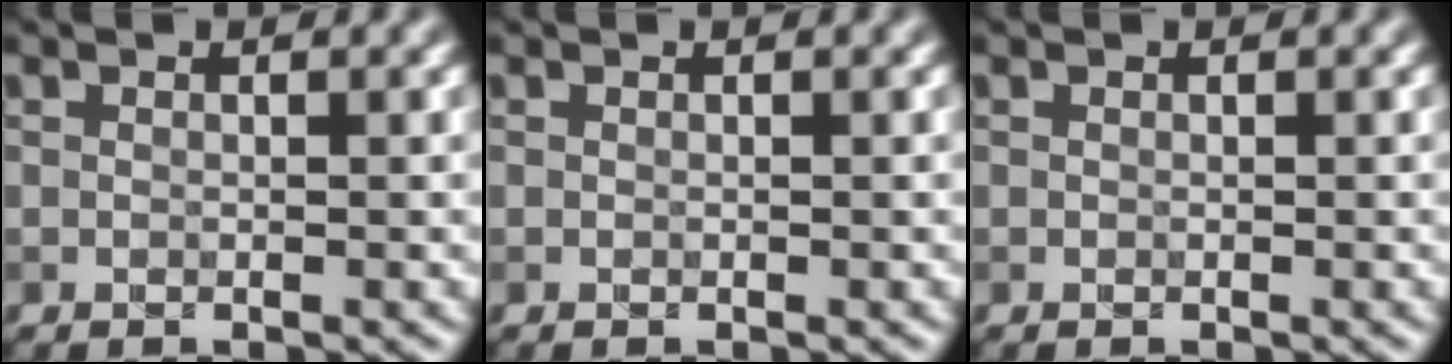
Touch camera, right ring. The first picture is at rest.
{"total": 0.0}
{"total": 0.0}